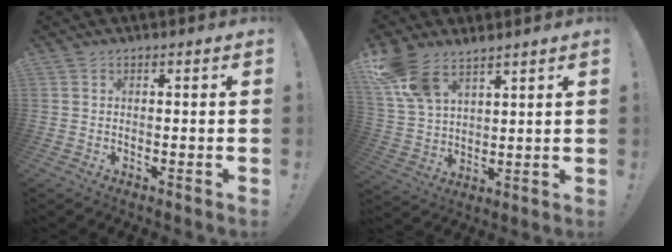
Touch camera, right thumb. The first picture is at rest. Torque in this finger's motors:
{"motor_torque": [0.57, 2.95, 0.45, 0.09, 0.09]}